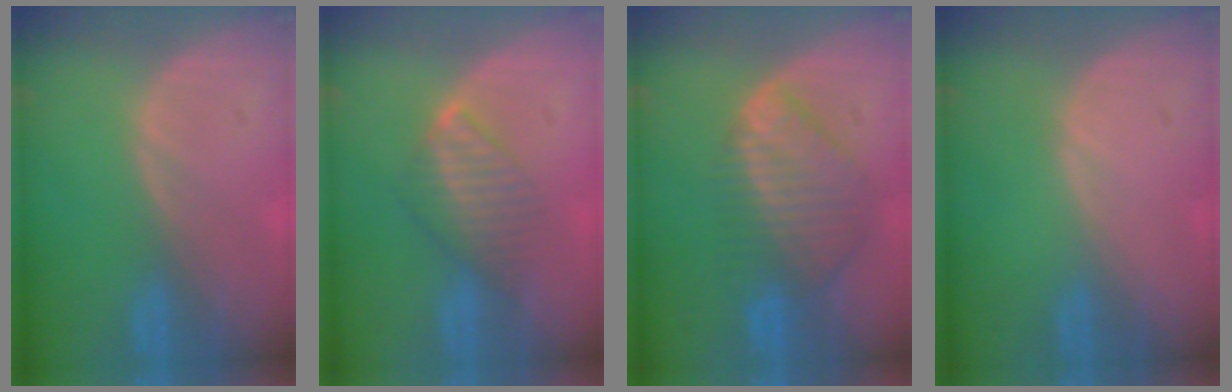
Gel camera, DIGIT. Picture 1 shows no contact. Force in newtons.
{"total": 4.9, "press": 4.8, "slide": 0.8}
{"total": 8.9, "press": 7.7, "slide": 4.4}
{"total": 0.0}